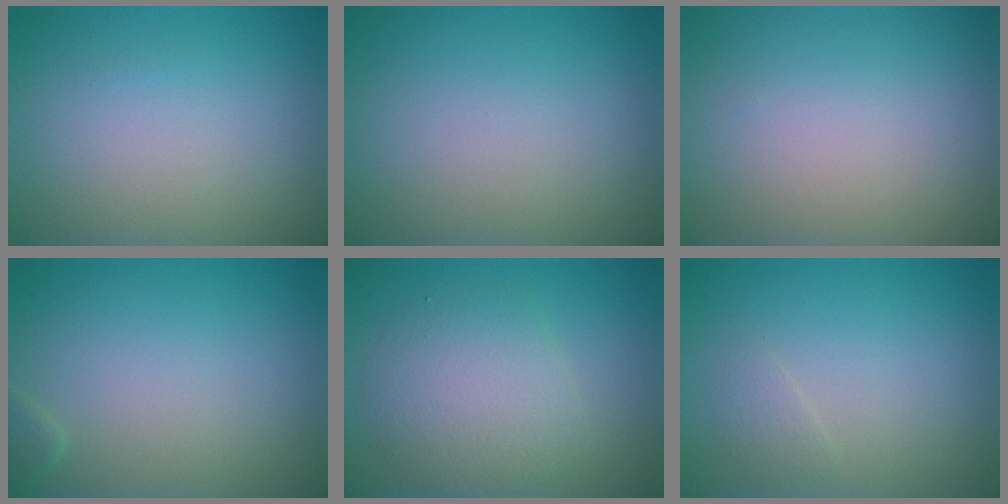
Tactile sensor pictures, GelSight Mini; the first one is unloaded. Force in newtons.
{"total": 0.0}
{"total": 0.0}
{"total": 0.8, "press": 0.8, "slide": 0.1}
{"total": 4.7, "press": 4.7, "slide": 0.1}
{"total": 0.9, "press": 0.9, "slide": 0.0}